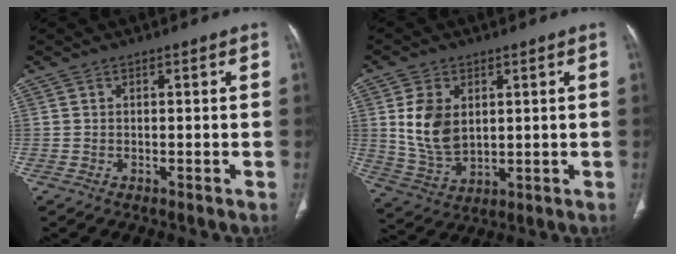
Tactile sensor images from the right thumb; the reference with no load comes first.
{"total": 9.9, "force": [2.2, 6.6, 7.0], "torque": [-0.116, -0.012, 0.059]}